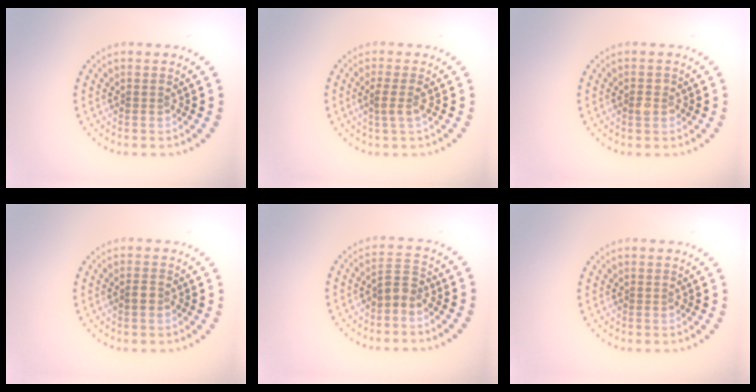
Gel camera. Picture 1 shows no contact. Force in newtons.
{"total": 1.7, "press": 1.3, "slide": 1.1}
{"total": 1.2, "press": 1.2, "slide": 0.3}
{"total": 1.1, "press": 1.0, "slide": 0.4}
{"total": 1.8, "press": 1.6, "slide": 1.0}
{"total": 0.0}